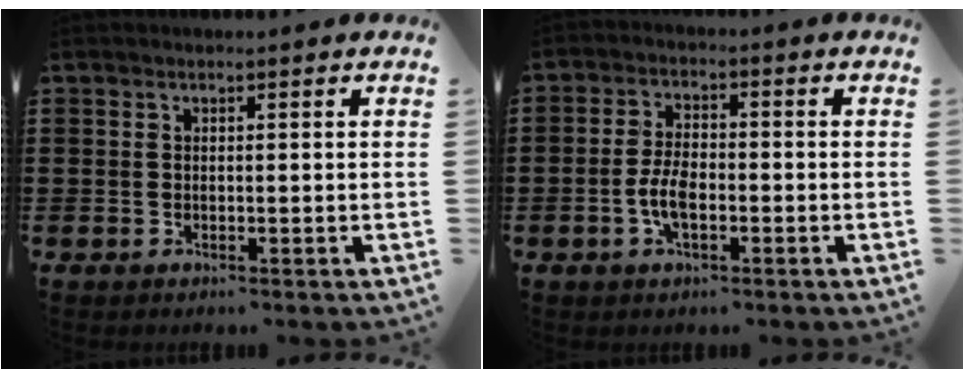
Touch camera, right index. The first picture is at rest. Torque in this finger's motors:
{"motor_torque": [0.33, 1.80, 0.13, 0.02]}